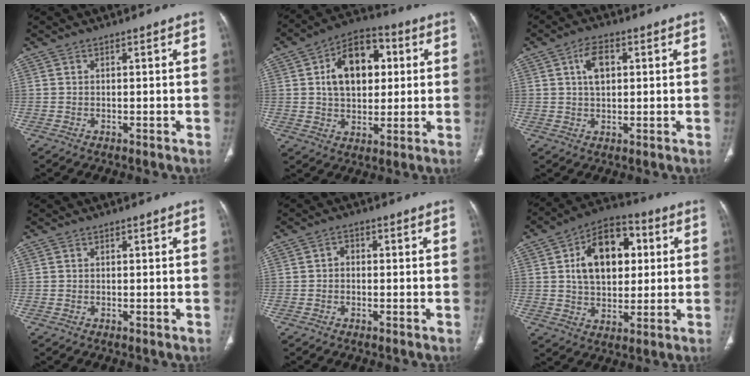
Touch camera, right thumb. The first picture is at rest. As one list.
[{"total": 15.1, "force": [3.2, 9.9, 11.0], "torque": [-0.135, 0.010, 0.045]}, {"total": 5.6, "force": [1.5, 3.3, 4.2], "torque": [-0.065, 0.005, 0.024]}, {"total": 0.0}, {"total": 1.7, "force": [-0.2, 1.4, 1.0], "torque": [-0.003, 0.008, -0.012]}, {"total": 16.2, "force": [3.5, 10.6, 11.8], "torque": [-0.148, 0.009, 0.053]}]